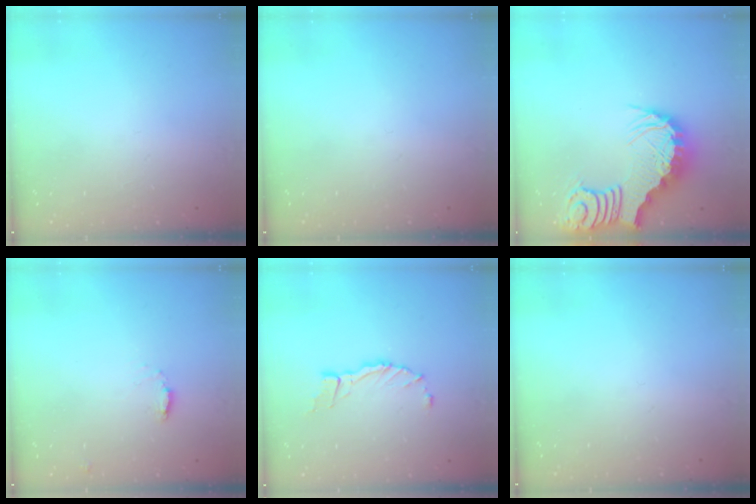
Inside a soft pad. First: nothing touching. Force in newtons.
{"total": 0.0}
{"total": 3.7, "press": 3.6, "slide": 0.7}
{"total": 3.5, "press": 3.4, "slide": 0.4}
{"total": 7.9, "press": 7.9, "slide": 0.7}
{"total": 0.0}